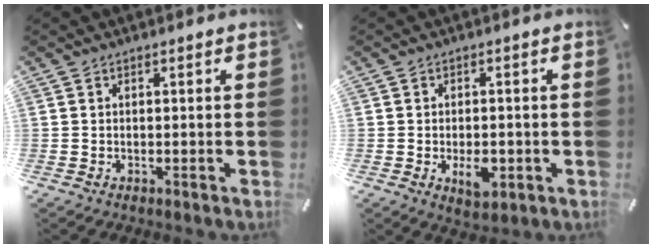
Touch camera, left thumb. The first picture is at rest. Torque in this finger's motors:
{"motor_torque": [0.57, 0.74, 0.01, 0.01, 0.02]}